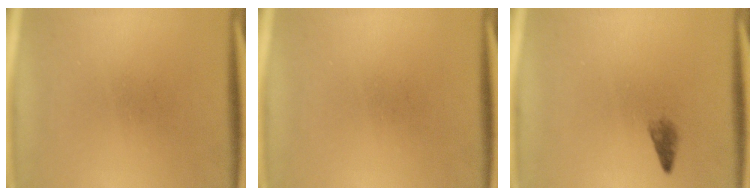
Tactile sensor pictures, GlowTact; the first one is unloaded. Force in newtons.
{"total": 0.0}
{"total": 1.2}